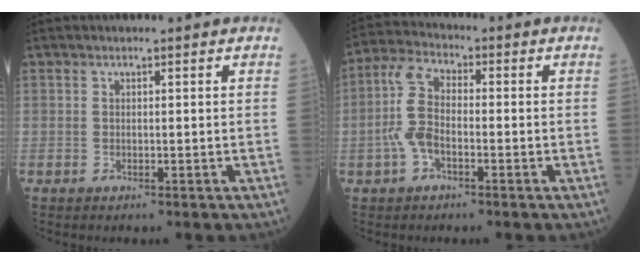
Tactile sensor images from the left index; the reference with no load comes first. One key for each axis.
{"total": 6.5, "fx": -1.3, "fy": 3.2, "fz": 5.6, "tx": -0.137, "ty": 0.014, "tz": -0.030}